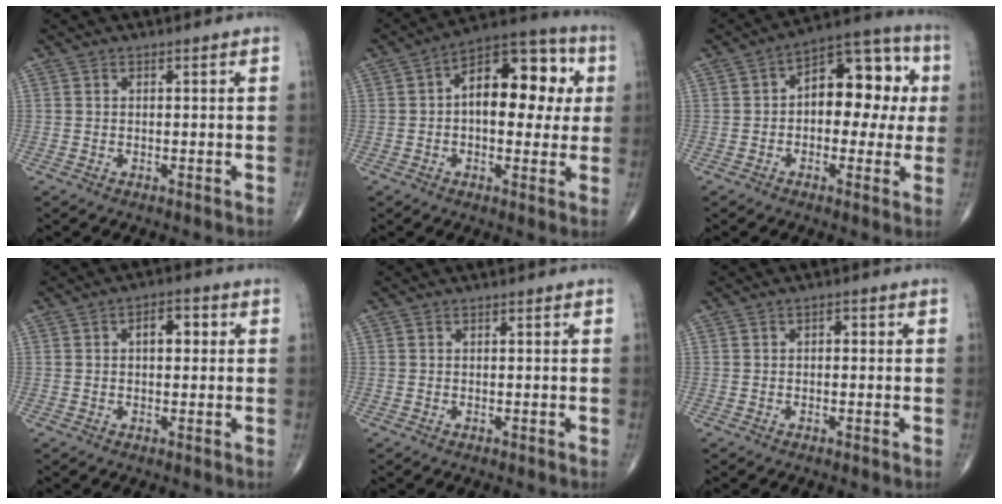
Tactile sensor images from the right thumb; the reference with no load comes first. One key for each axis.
{"total": 16.5, "fx": 2.3, "fy": 9.1, "fz": 13.6, "tx": -0.156, "ty": 0.031, "tz": 0.025}
{"total": 14.8, "fx": 1.5, "fy": 8.7, "fz": 11.8, "tx": -0.117, "ty": 0.042, "tz": 0.011}
{"total": 4.6, "fx": 0.9, "fy": 2.6, "fz": 3.7, "tx": -0.043, "ty": 0.012, "tz": 0.009}
{"total": 0.0}
{"total": 1.4, "fx": 0.1, "fy": 0.9, "fz": 1.0, "tx": -0.006, "ty": 0.005, "tz": -0.004}